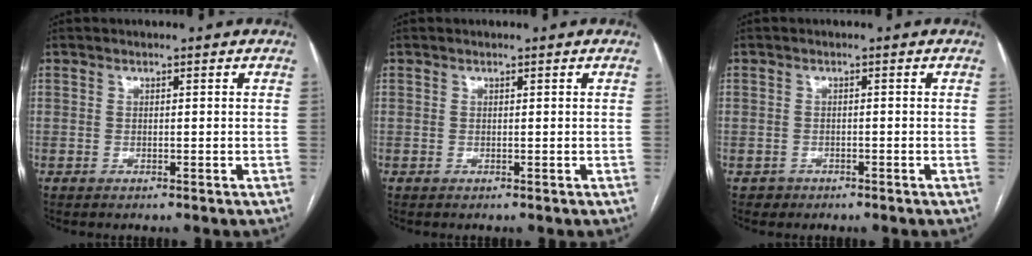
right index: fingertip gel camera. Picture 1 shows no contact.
{"total": 0.0}
{"total": 1.6, "force": [-1.0, 1.3, -0.2], "torque": [0.000, 0.007, -0.017]}